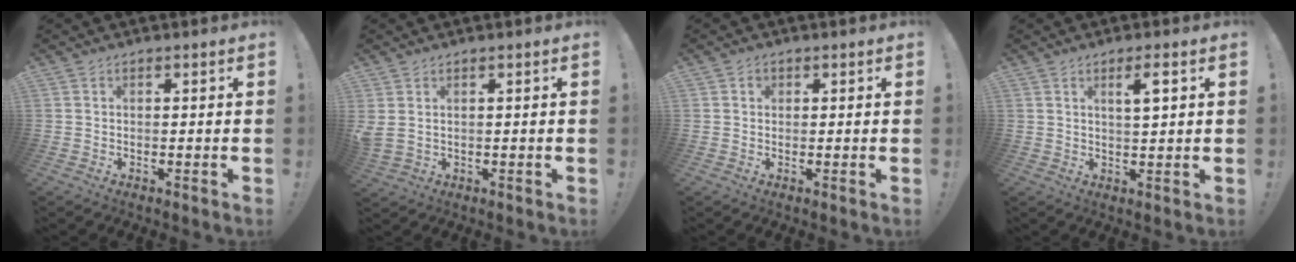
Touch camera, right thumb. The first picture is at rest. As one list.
[{"total": 2.9, "force": [1.2, 1.3, 2.3], "torque": [-0.052, -0.003, 0.022]}, {"total": 1.2, "force": [0.4, 1.1, 0.3], "torque": [-0.001, 0.001, 0.005]}, {"total": 4.2, "force": [1.8, 0.6, 3.8], "torque": [-0.049, -0.008, 0.020]}]